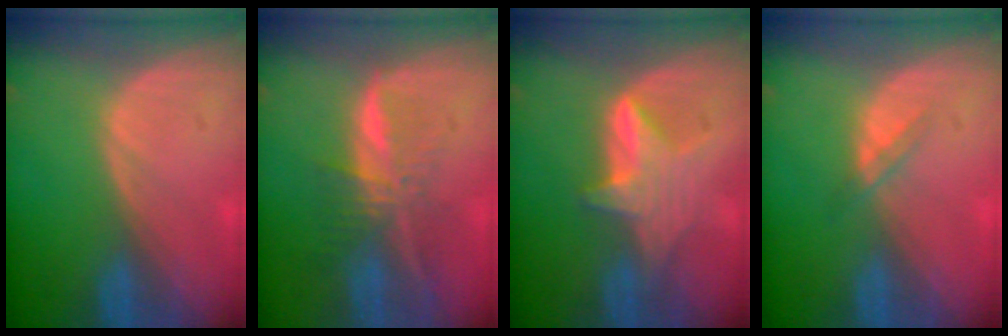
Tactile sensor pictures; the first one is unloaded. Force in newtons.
{"total": 7.6, "press": 6.4, "slide": 4.2}
{"total": 5.8, "press": 5.6, "slide": 1.5}
{"total": 1.5, "press": 1.5, "slide": 0.1}